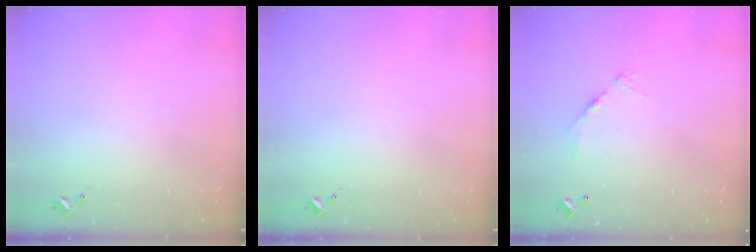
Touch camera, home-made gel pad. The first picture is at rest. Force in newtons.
{"total": 0.0}
{"total": 9.1, "press": 9.1, "slide": 0.8}